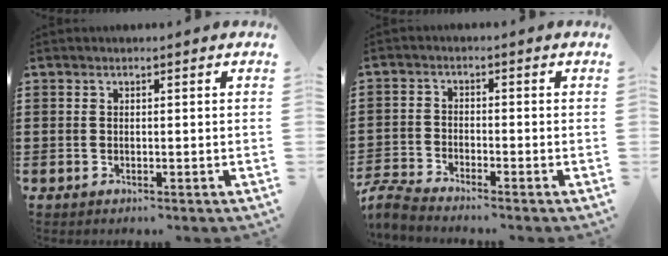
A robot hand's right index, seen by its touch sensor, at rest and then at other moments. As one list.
[{"total": 3.7, "force": [-3.7, 0.1, 0.6], "torque": [-0.035, -0.008, -0.081]}]